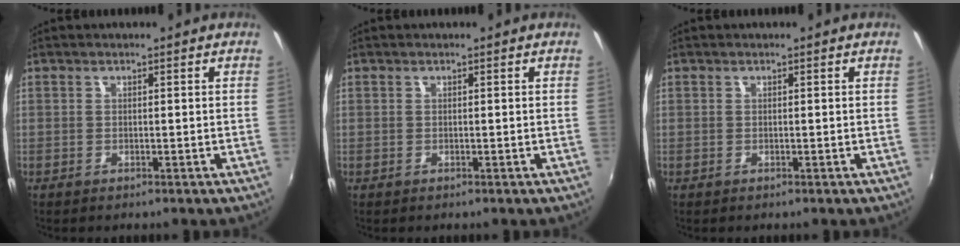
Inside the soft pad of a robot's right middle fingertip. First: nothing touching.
{"total": 0.0}
{"total": 0.0}